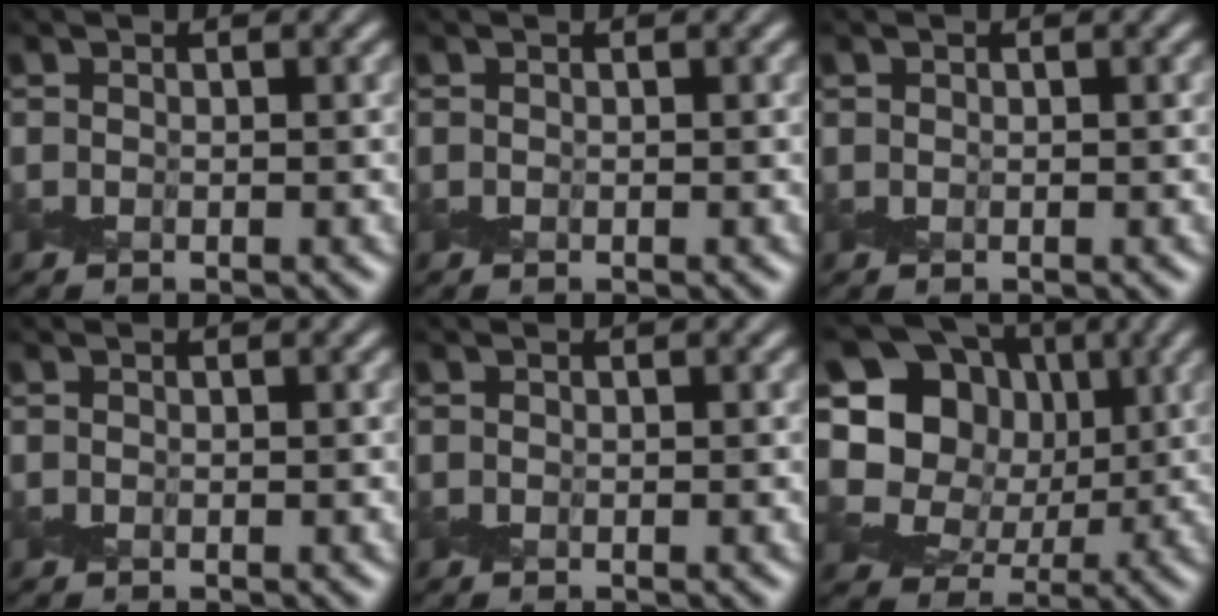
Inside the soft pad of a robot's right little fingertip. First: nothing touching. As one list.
[{"total": 0.0}, {"total": 0.0}, {"total": 0.0}, {"total": 0.0}, {"total": 15.2, "force": [4.3, 12.6, 7.4], "torque": [-0.184, 0.045, 0.062]}]